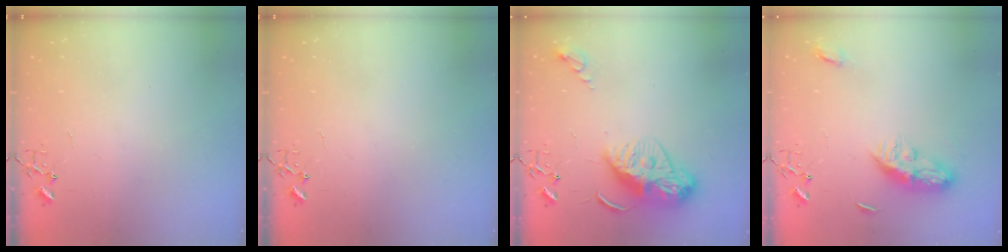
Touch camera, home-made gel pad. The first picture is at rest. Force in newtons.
{"total": 0.0}
{"total": 11.5, "press": 11.4, "slide": 1.1}
{"total": 9.0, "press": 9.0, "slide": 0.1}